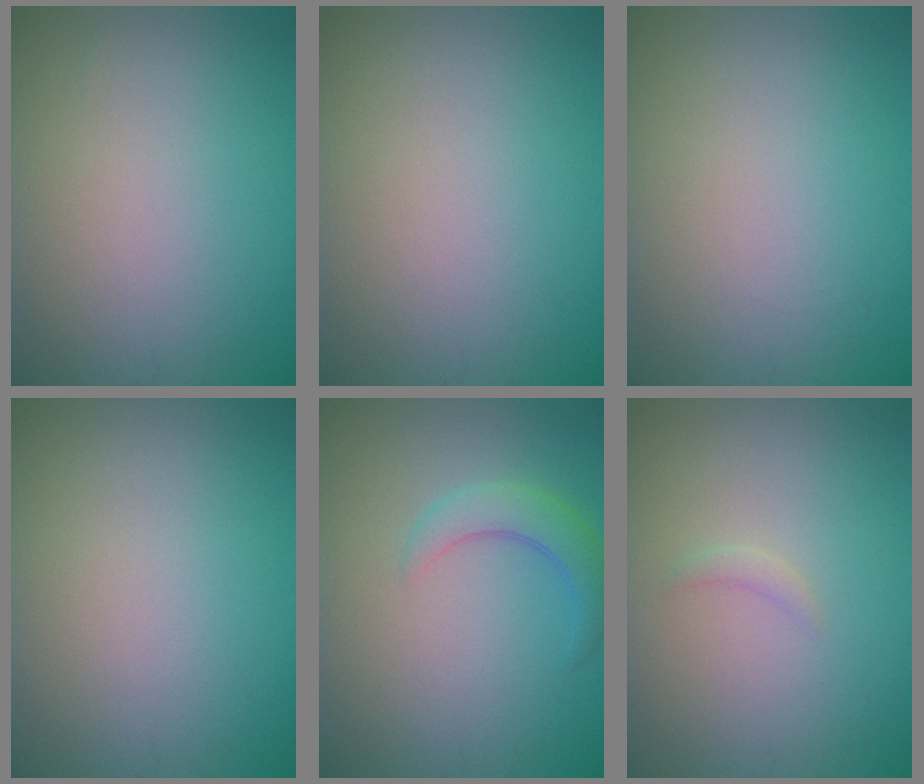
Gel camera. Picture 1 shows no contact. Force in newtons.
{"total": 0.0}
{"total": 0.0}
{"total": 0.0}
{"total": 2.9, "press": 2.9, "slide": 0.2}
{"total": 0.8, "press": 0.7, "slide": 0.2}